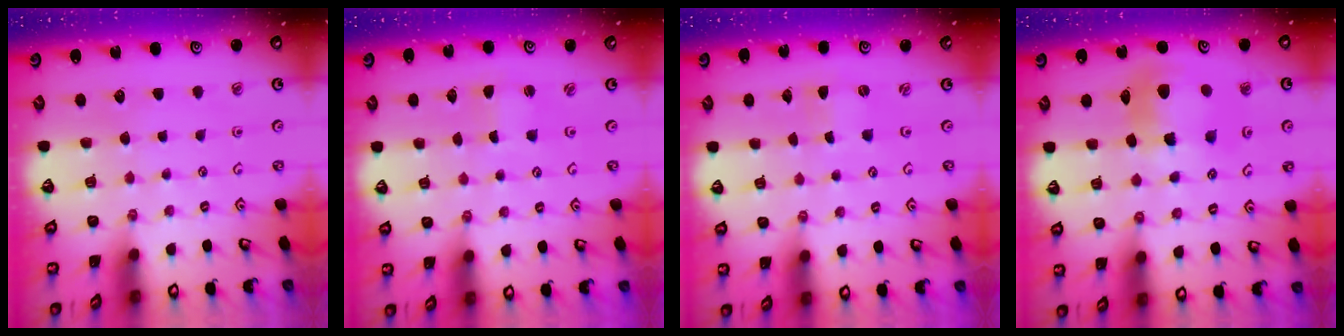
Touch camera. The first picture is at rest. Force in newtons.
{"total": 1.2, "press": 1.2, "slide": 0.1}
{"total": 0.0}
{"total": 10.9, "press": 10.8, "slide": 1.4}